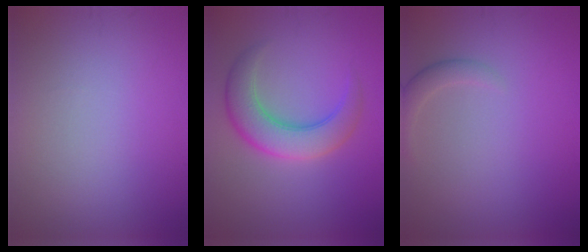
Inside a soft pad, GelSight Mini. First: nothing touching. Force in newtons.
{"total": 5.7, "press": 5.7, "slide": 0.1}
{"total": 1.5, "press": 1.5, "slide": 0.1}